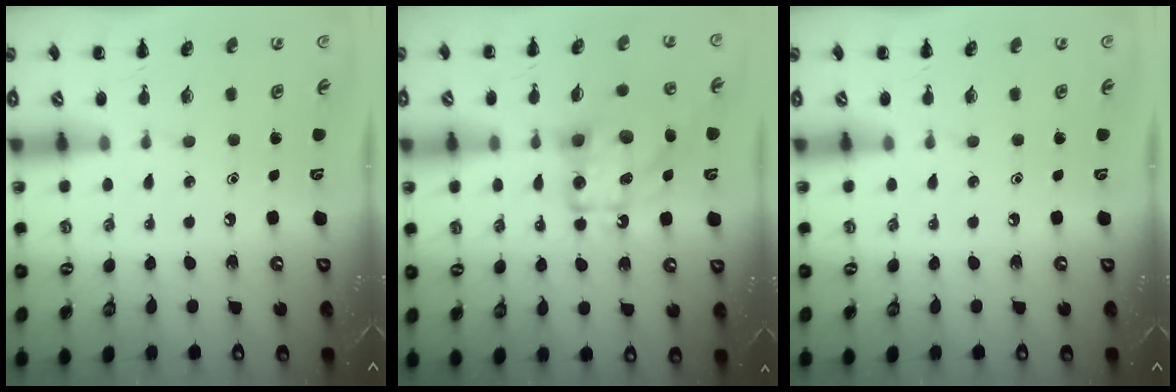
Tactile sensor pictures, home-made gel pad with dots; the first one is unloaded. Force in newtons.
{"total": 13.3, "press": 13.2, "slide": 1.4}
{"total": 0.0}